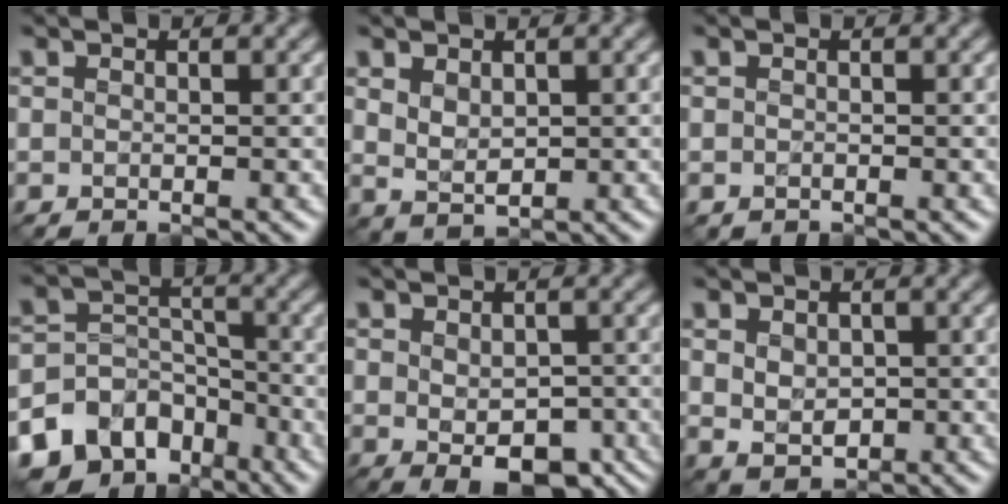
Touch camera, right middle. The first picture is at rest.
{"total": 2.0, "force": [1.1, 1.3, 1.1], "torque": [-0.023, -0.003, 0.026]}
{"total": 0.0}
{"total": 10.5, "force": [-7.4, 7.2, 2.1], "torque": [-0.028, -0.006, -0.124]}
{"total": 5.9, "force": [-2.2, 3.3, 4.4], "torque": [-0.063, -0.019, -0.027]}
{"total": 2.1, "force": [0.4, 1.6, 1.3], "torque": [-0.025, -0.002, 0.012]}